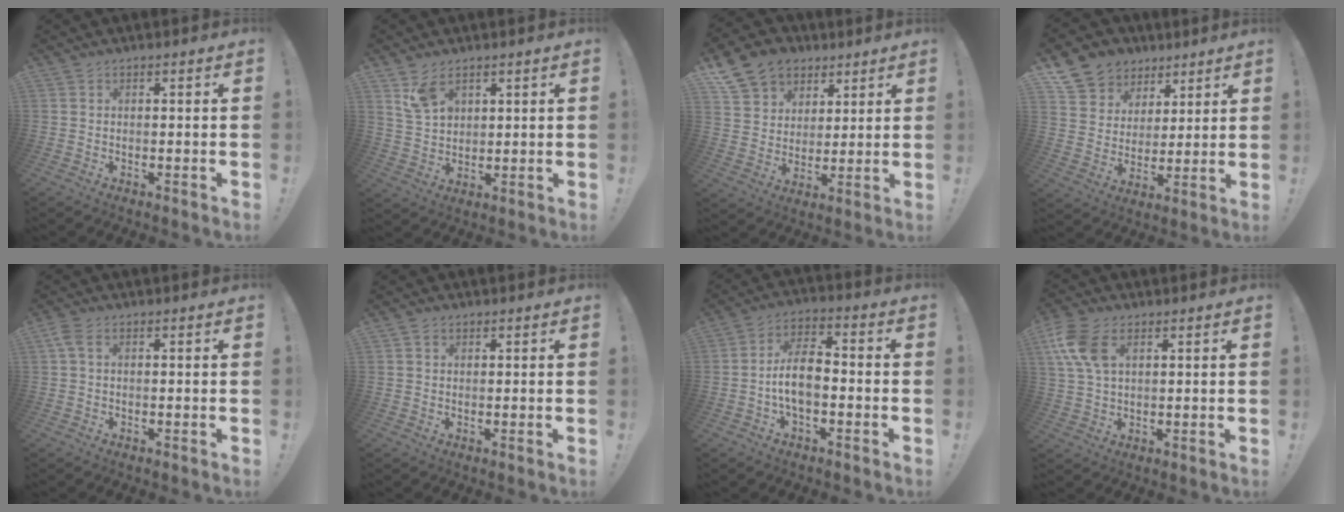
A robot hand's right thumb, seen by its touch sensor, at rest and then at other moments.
{"total": 7.2, "force": [4.4, 4.4, 3.5], "torque": [-0.060, -0.016, 0.086]}
{"total": 13.7, "force": [7.8, 10.4, 4.5], "torque": [-0.069, -0.044, 0.154]}
{"total": 11.1, "force": [6.6, 8.6, 2.5], "torque": [-0.043, -0.049, 0.133]}
{"total": 2.6, "force": [0.7, 1.2, 2.2], "torque": [-0.053, 0.007, 0.016]}
{"total": 1.2, "force": [0.8, 0.9, 0.3], "torque": [-0.003, 0.002, 0.014]}
{"total": 10.1, "force": [-2.6, 5.1, 8.3], "torque": [-0.160, 0.011, -0.045]}
{"total": 10.9, "force": [3.9, 6.3, 8.0], "torque": [-0.178, -0.002, 0.076]}